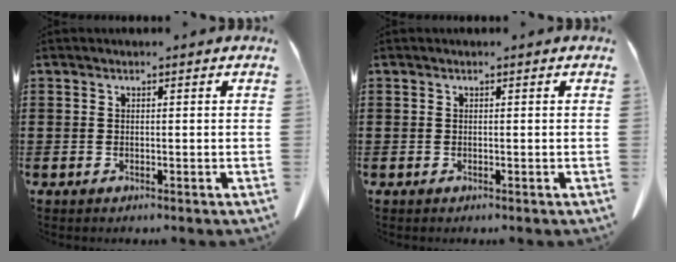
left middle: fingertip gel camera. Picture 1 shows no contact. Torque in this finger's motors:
{"motor_torque": [-0.02, 0.01, -0.01, 0.00]}